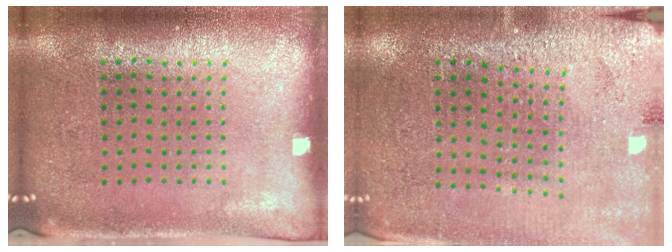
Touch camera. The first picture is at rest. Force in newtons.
{"total": 2.8, "press": 2.8, "slide": 0.1}